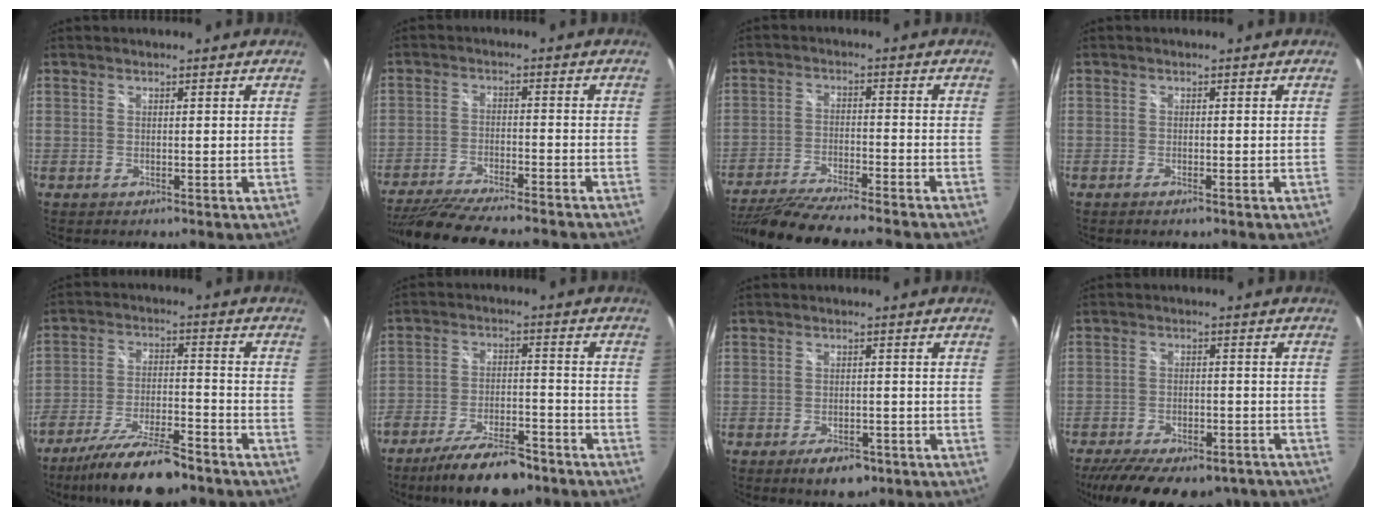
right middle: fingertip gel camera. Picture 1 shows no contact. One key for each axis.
{"total": 17.8, "fx": -15.5, "fy": 2.3, "fz": 8.5, "tx": -0.168, "ty": -0.031, "tz": -0.244}
{"total": 17.4, "fx": -15.2, "fy": 0.9, "fz": 8.3, "tx": -0.167, "ty": -0.032, "tz": -0.250}
{"total": 1.4, "fx": -1.0, "fy": 0.1, "fz": 1.0, "tx": -0.020, "ty": -0.003, "tz": -0.020}
{"total": 15.0, "fx": -12.0, "fy": 3.5, "fz": 8.3, "tx": -0.167, "ty": -0.020, "tz": -0.201}
{"total": 14.0, "fx": -10.9, "fy": 4.5, "fz": 7.5, "tx": -0.151, "ty": -0.014, "tz": -0.177}
{"total": 6.2, "fx": -4.1, "fy": 2.8, "fz": 3.6, "tx": -0.076, "ty": -0.006, "tz": -0.059}
{"total": 20.8, "fx": -15.7, "fy": 8.3, "fz": 10.8, "tx": -0.218, "ty": -0.036, "tz": -0.214}